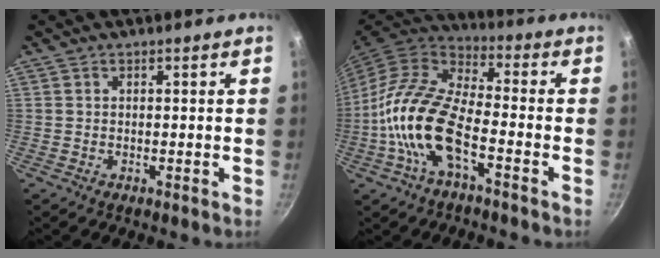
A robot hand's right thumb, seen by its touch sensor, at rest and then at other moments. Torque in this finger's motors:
{"motor_torque": [0.46, 1.10, 1.87, -0.90, 0.69]}